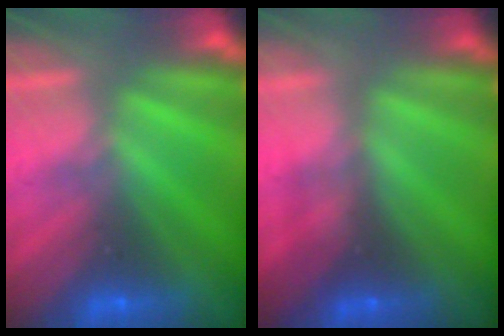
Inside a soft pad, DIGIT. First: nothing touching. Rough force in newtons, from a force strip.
{"total": 2.0}